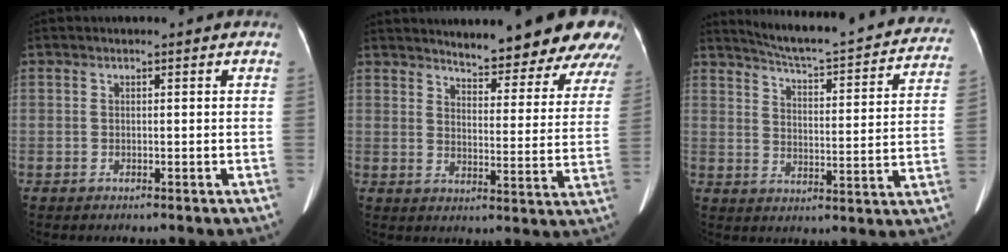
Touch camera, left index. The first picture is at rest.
{"total": 17.5, "force": [16.0, 2.7, 6.6], "torque": [-0.060, -0.046, 0.181]}
{"total": 24.5, "force": [22.3, 3.2, 9.7], "torque": [-0.141, -0.043, 0.276]}